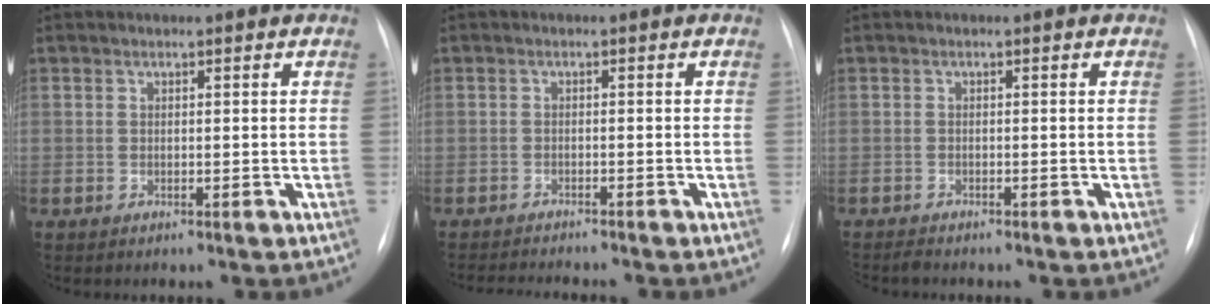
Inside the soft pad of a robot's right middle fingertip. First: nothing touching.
{"total": 7.1, "force": [-6.6, 0.0, 2.6], "torque": [-0.035, -0.015, -0.097]}
{"total": 1.3, "force": [-1.3, 0.1, 0.2], "torque": [-0.005, -0.004, -0.021]}